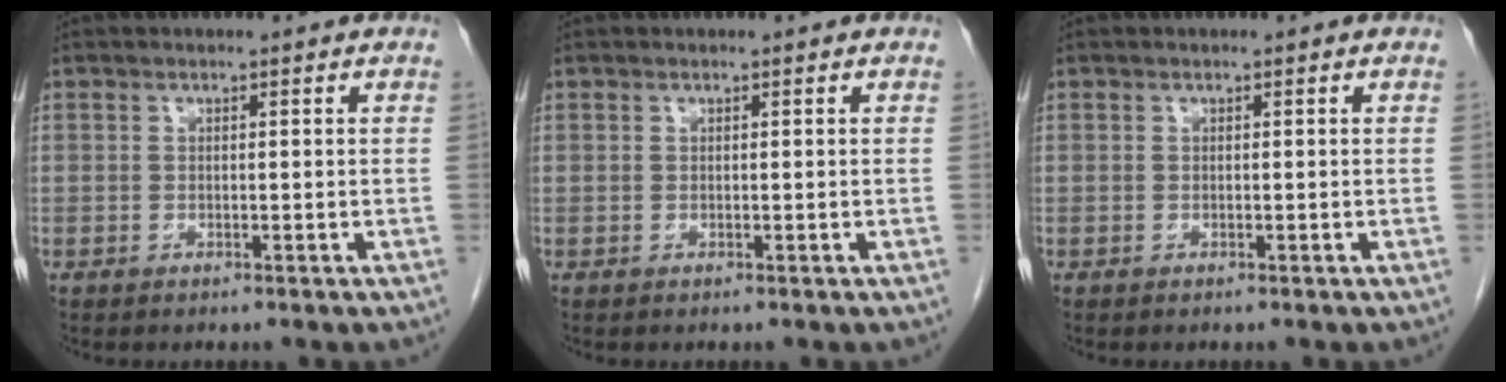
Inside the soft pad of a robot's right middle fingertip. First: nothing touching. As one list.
[{"total": 0.0}, {"total": 0.0}]